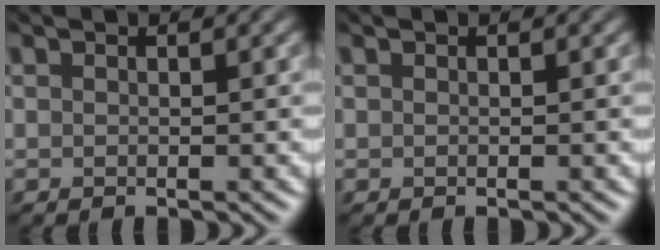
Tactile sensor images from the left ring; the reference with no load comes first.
{"total": 0.0}